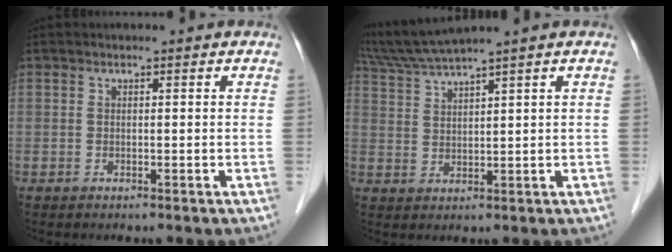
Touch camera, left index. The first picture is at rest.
{"total": 5.9, "force": [5.1, -1.9, 2.2], "torque": [-0.059, 0.001, 0.110]}